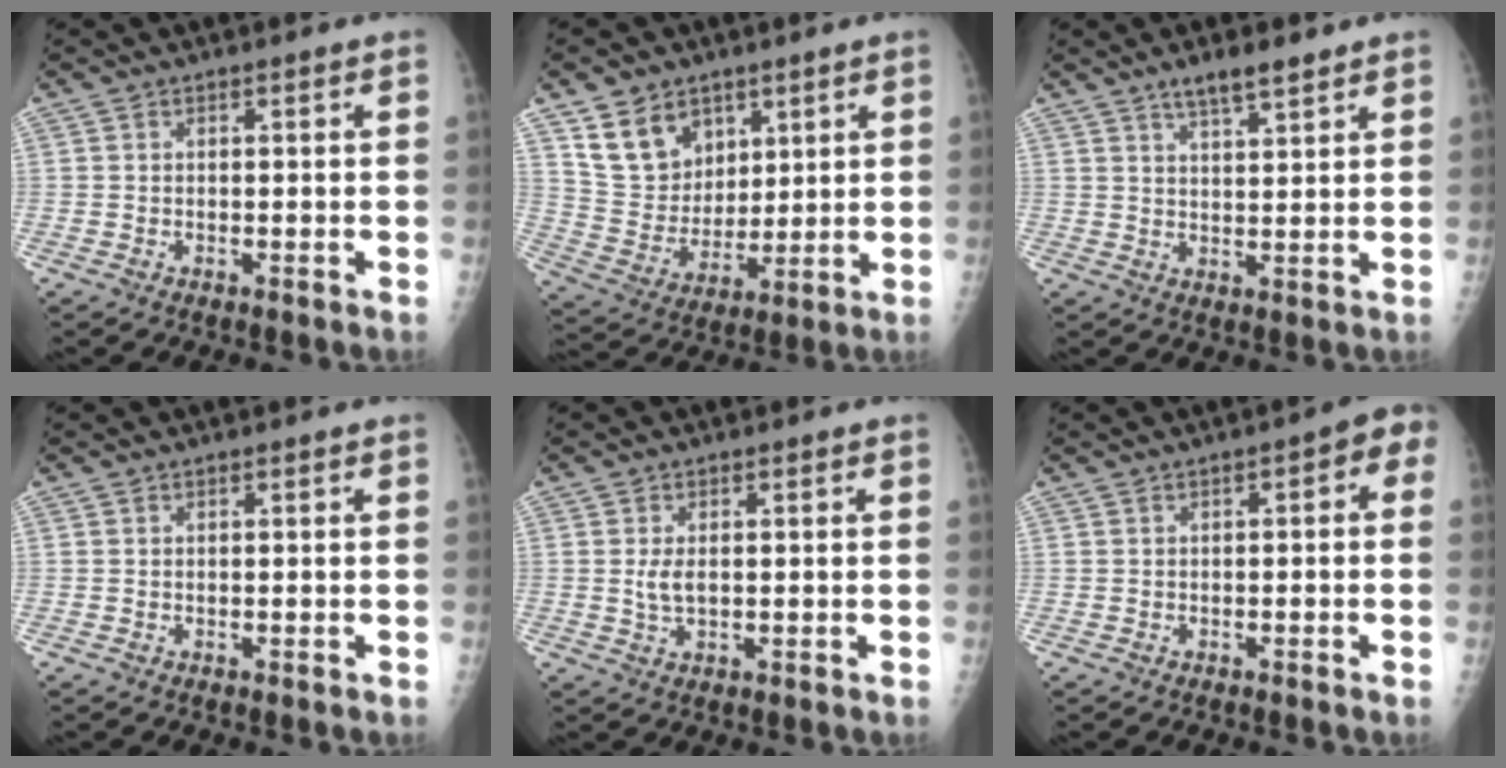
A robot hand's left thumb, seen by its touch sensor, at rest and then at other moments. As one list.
[{"total": 12.0, "force": [6.9, 8.8, 4.4], "torque": [-0.042, -0.044, 0.140]}, {"total": 5.5, "force": [4.1, 1.3, 3.4], "torque": [-0.050, -0.022, 0.070]}, {"total": 0.0}, {"total": 2.8, "force": [0.2, 1.6, 2.3], "torque": [-0.048, -0.006, 0.006]}, {"total": 4.1, "force": [0.0, 1.9, 3.6], "torque": [-0.026, 0.025, -0.011]}]